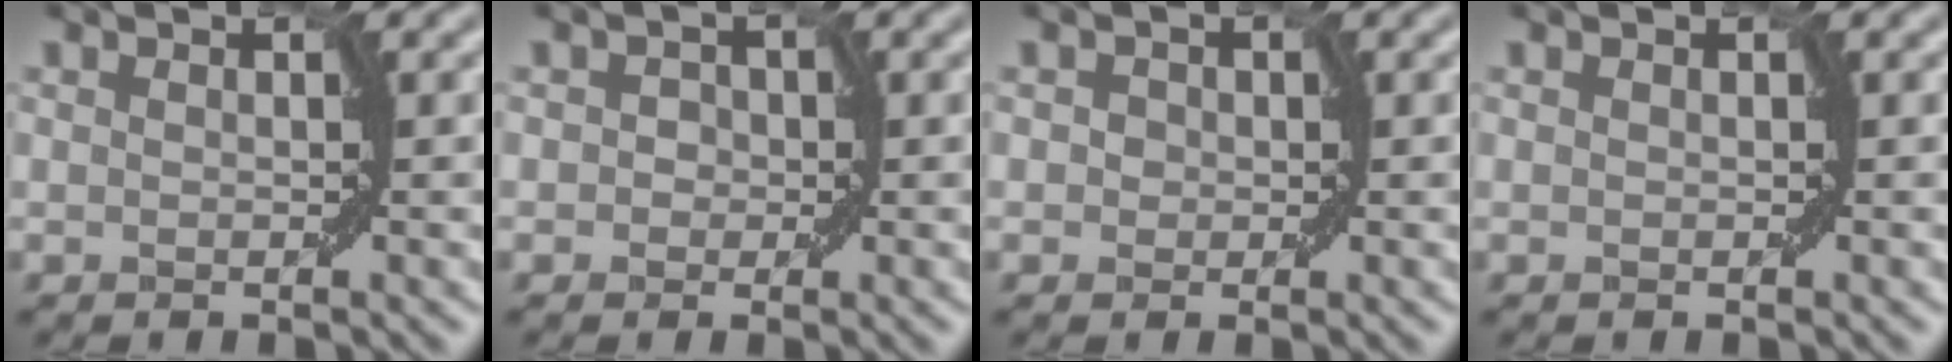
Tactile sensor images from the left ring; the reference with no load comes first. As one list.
[{"total": 1.4, "force": [0.1, 1.3, 0.4], "torque": [0.005, 0.006, -0.010]}, {"total": 1.1, "force": [0.1, 1.0, 0.3], "torque": [0.000, 0.002, -0.001]}, {"total": 0.0}]